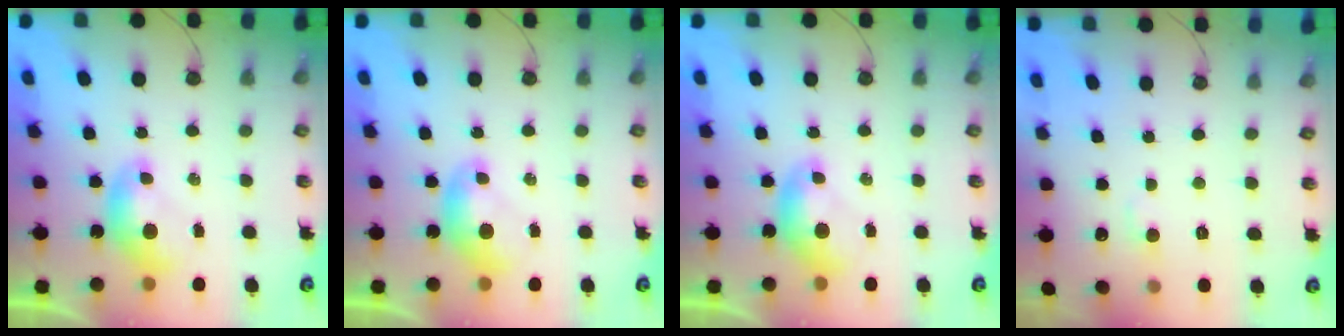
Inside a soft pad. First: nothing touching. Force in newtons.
{"total": 0.0}
{"total": 0.0}
{"total": 2.7, "press": 2.6, "slide": 0.5}